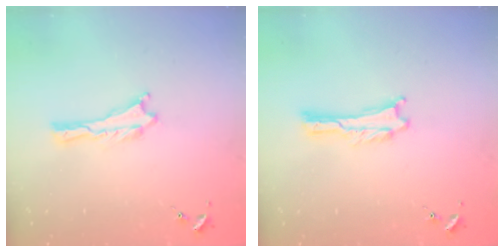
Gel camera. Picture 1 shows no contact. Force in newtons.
{"total": 0.0}